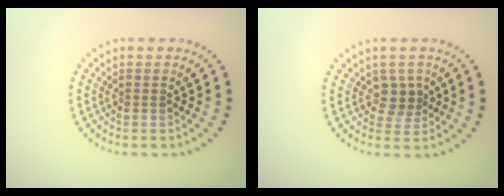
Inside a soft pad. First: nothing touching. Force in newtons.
{"total": 2.0, "press": 1.6, "slide": 1.2}